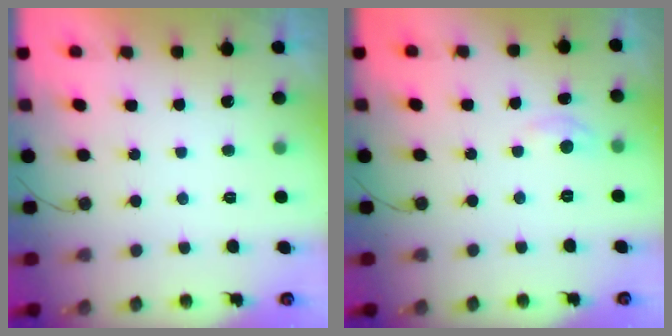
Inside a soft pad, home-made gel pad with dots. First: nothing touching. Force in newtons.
{"total": 3.6, "press": 3.6, "slide": 0.4}